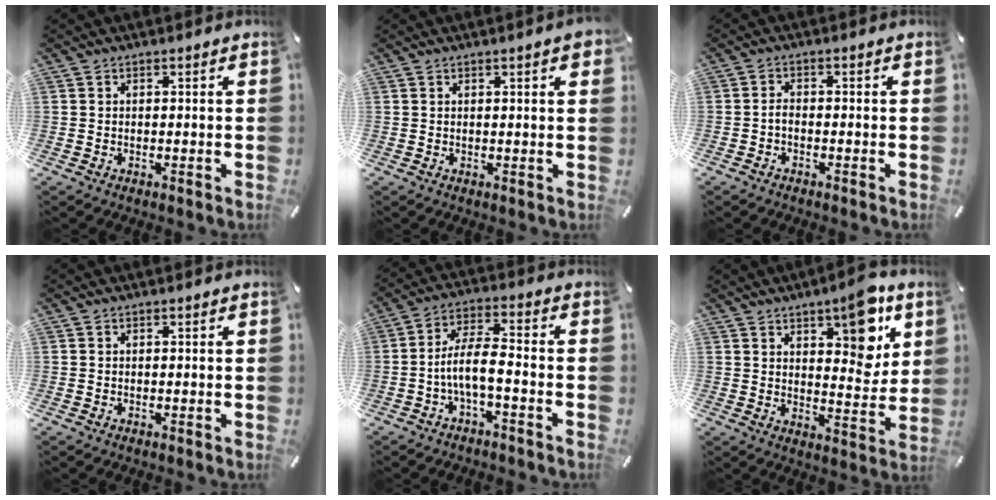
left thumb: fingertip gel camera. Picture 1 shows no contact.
{"total": 2.7, "force": [1.1, 0.4, 2.4], "torque": [-0.040, -0.001, 0.016]}
{"total": 1.6, "force": [-0.9, 0.7, 1.2], "torque": [-0.025, 0.005, -0.017]}
{"total": 0.0}
{"total": 8.4, "force": [-3.2, 2.8, 7.3], "torque": [-0.139, 0.007, -0.057]}
{"total": 11.8, "force": [7.0, 5.2, 8.0], "torque": [-0.088, -0.046, 0.114]}